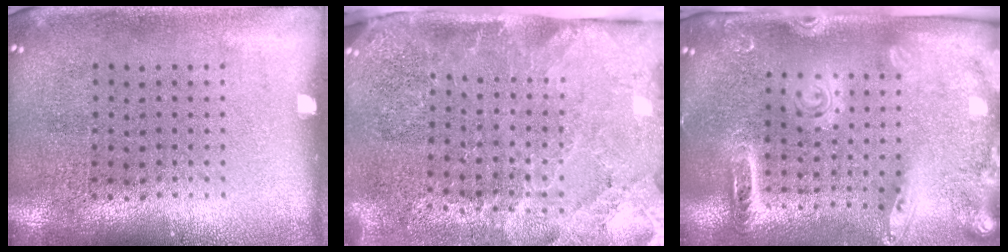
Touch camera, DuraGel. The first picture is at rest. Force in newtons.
{"total": 3.9, "press": 3.2, "slide": 2.3}
{"total": 2.6, "press": 2.0, "slide": 1.6}